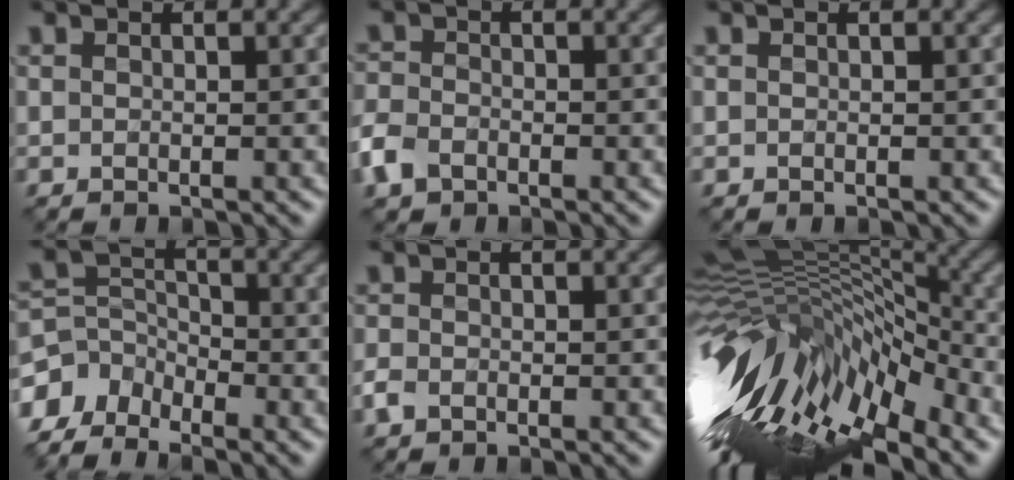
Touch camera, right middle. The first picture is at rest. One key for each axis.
{"total": 3.1, "fx": -1.8, "fy": 2.1, "fz": 1.4, "tx": -0.035, "ty": -0.002, "tz": -0.047}
{"total": 0.0}
{"total": 4.0, "fx": -3.2, "fy": 2.3, "fz": 1.0, "tx": -0.022, "ty": 0.001, "tz": -0.074}
{"total": 1.4, "fx": -0.8, "fy": 0.9, "fz": 0.6, "tx": -0.012, "ty": 0.000, "tz": -0.019}
{"total": 15.7, "fx": -3.0, "fy": 6.7, "fz": 13.8, "tx": -0.249, "ty": 0.013, "tz": -0.047}